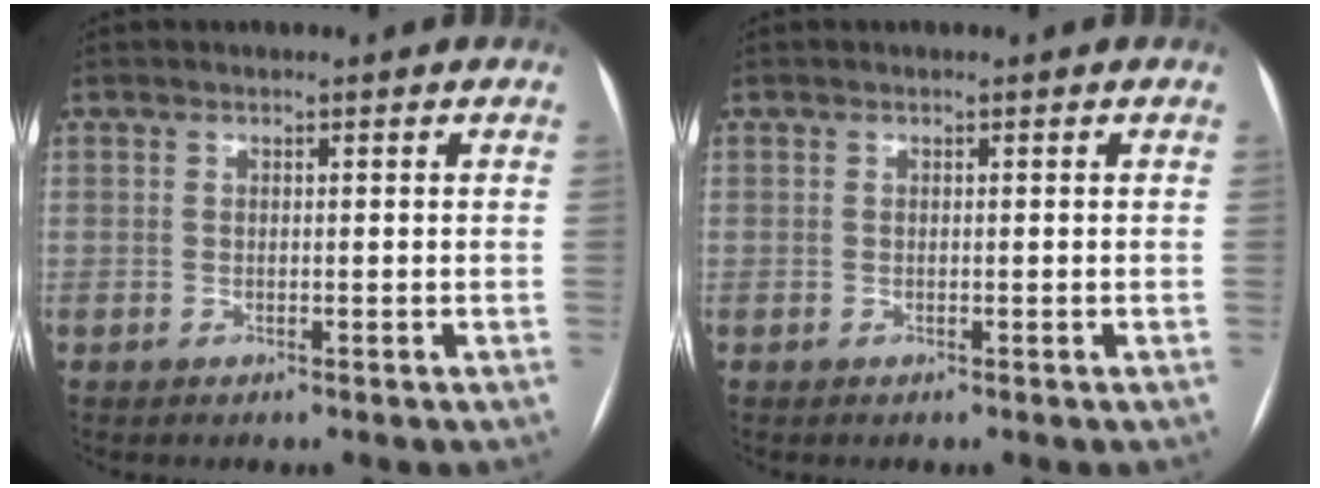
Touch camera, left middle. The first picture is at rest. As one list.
[{"total": 0.0}]